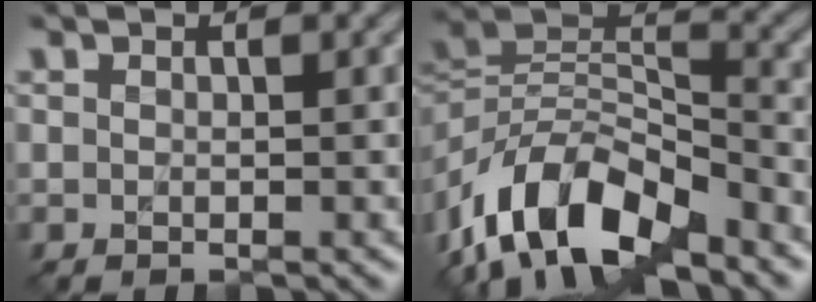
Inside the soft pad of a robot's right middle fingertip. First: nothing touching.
{"total": 11.5, "force": [-7.4, 5.2, 7.1], "torque": [-0.127, 0.009, -0.152]}